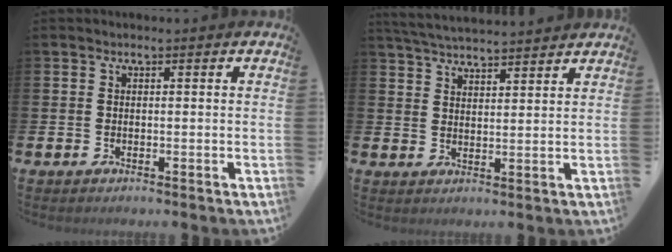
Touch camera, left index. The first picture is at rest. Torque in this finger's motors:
{"motor_torque": [0.52, -0.82, 0.20, 0.07]}